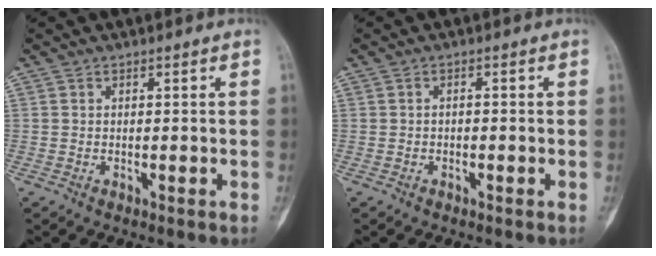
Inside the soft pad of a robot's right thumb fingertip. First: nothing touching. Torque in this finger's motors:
{"motor_torque": [-0.14, 0.09, -0.26, 0.07, -0.08]}